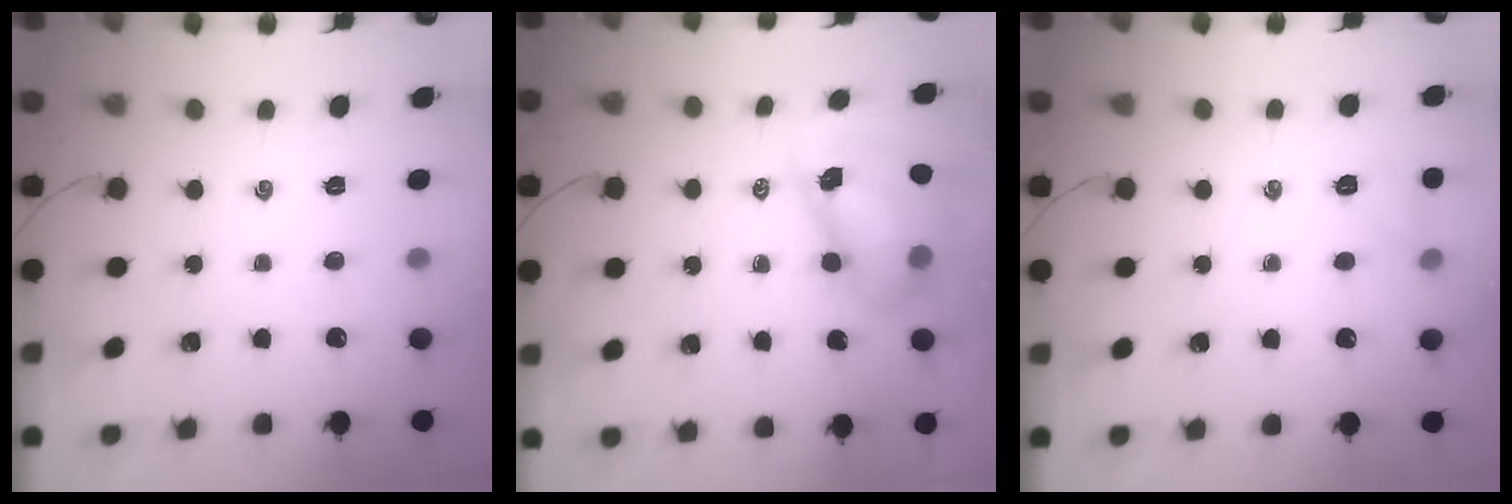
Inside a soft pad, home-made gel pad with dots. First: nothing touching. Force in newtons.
{"total": 10.7, "press": 10.3, "slide": 2.9}
{"total": 6.2, "press": 6.0, "slide": 1.6}